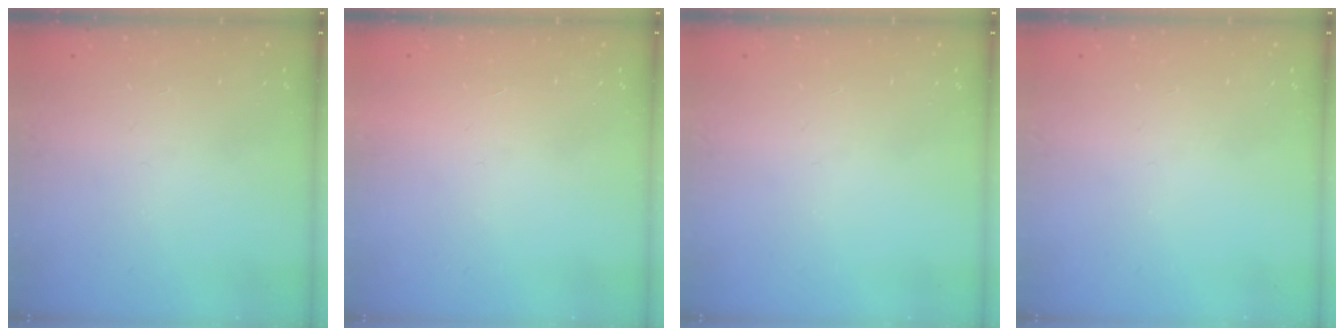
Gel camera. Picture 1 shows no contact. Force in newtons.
{"total": 1.7, "press": 1.7, "slide": 0.1}
{"total": 0.0}
{"total": 0.0}